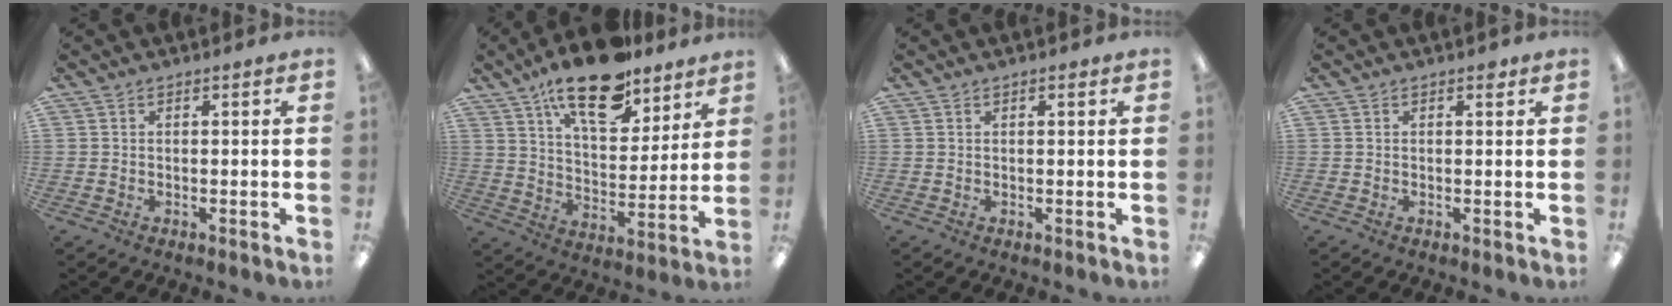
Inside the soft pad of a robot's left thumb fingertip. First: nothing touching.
{"total": 18.9, "force": [13.7, 7.8, 10.5], "torque": [-0.170, -0.073, 0.231]}
{"total": 0.9, "force": [0.5, 0.2, 0.7], "torque": [-0.015, 0.002, 0.009]}
{"total": 1.3, "force": [0.7, 0.6, 0.8], "torque": [-0.001, -0.004, 0.009]}